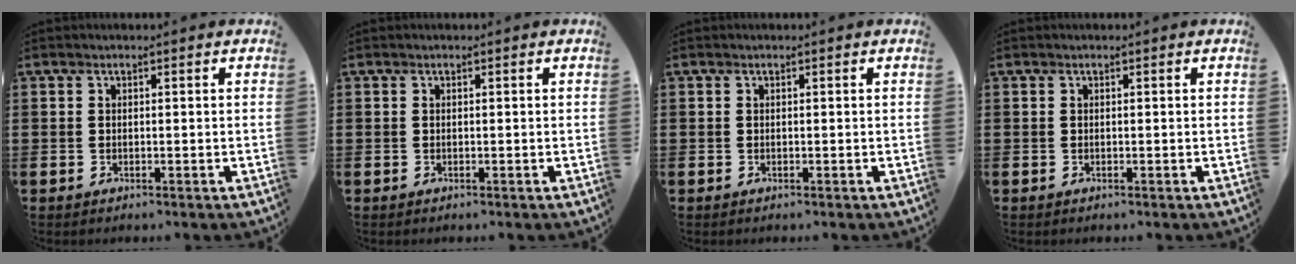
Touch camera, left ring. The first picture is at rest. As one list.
[{"total": 0.0}, {"total": 0.0}, {"total": 0.0}]